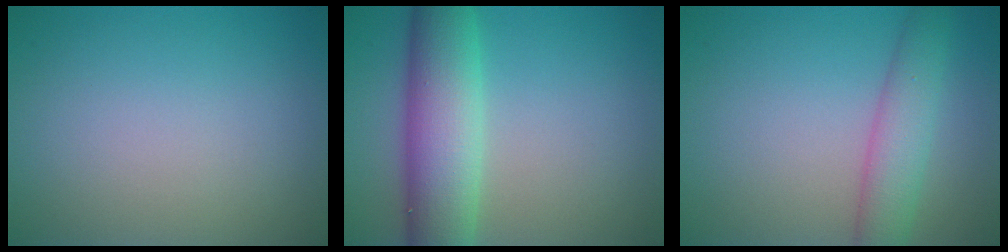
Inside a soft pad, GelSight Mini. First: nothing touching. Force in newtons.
{"total": 7.9, "press": 7.9, "slide": 0.2}
{"total": 3.9, "press": 3.9, "slide": 0.1}